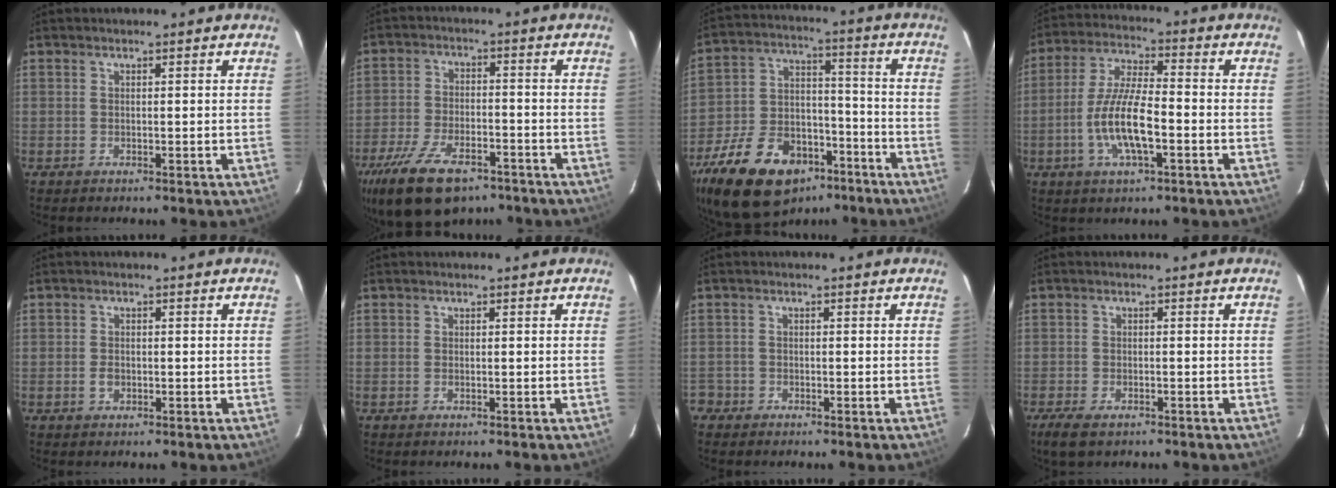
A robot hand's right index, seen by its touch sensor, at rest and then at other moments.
{"total": 16.8, "force": [-11.1, 7.9, 9.8], "torque": [-0.220, -0.025, -0.188]}
{"total": 25.6, "force": [-16.2, 14.1, 13.9], "torque": [-0.303, 0.006, -0.253]}
{"total": 11.4, "force": [-3.6, 3.2, 10.3], "torque": [-0.212, -0.003, -0.067]}
{"total": 1.6, "force": [-0.5, 1.2, 0.9], "torque": [-0.019, 0.001, -0.008]}
{"total": 0.0}
{"total": 2.0, "force": [-1.2, 1.6, -0.1], "torque": [-0.003, 0.006, -0.023]}
{"total": 4.6, "force": [-3.1, 2.0, 2.8], "torque": [-0.070, -0.014, -0.056]}